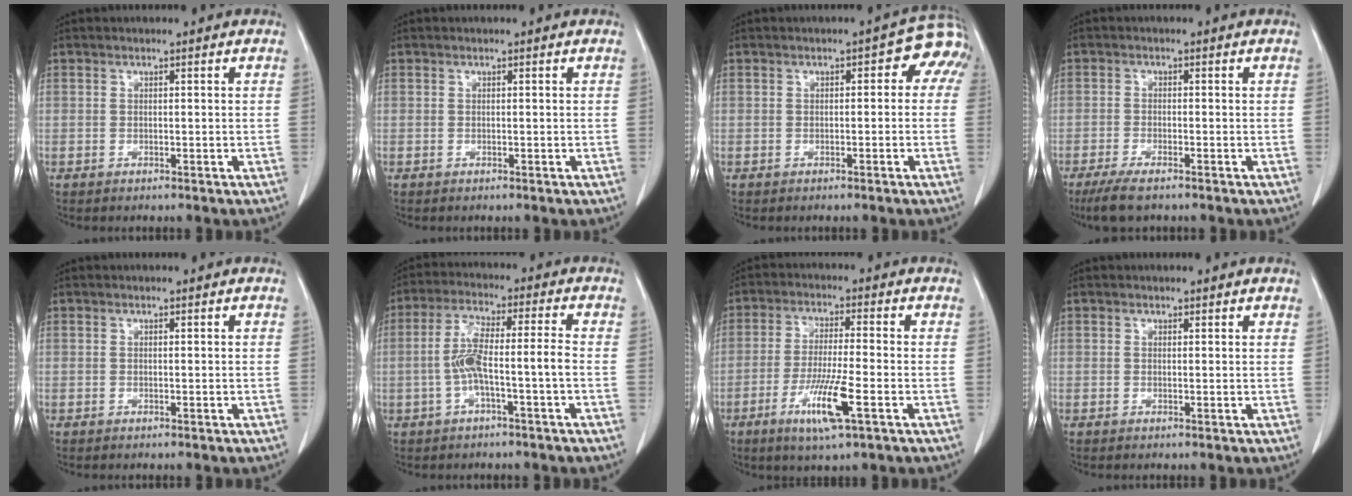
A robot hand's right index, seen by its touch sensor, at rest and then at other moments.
{"total": 0.0}
{"total": 5.1, "force": [0.7, 2.9, 4.1], "torque": [-0.039, 0.029, 0.002]}
{"total": 5.0, "force": [-3.7, 0.9, 3.2], "torque": [-0.062, -0.009, -0.062]}
{"total": 0.0}
{"total": 7.4, "force": [-1.7, 0.4, 7.2], "torque": [-0.148, 0.024, -0.031]}
{"total": 8.8, "force": [-3.7, 0.2, 7.9], "torque": [-0.153, -0.019, -0.066]}
{"total": 0.8, "force": [0.7, 0.3, 0.0], "torque": [-0.002, -0.001, 0.006]}